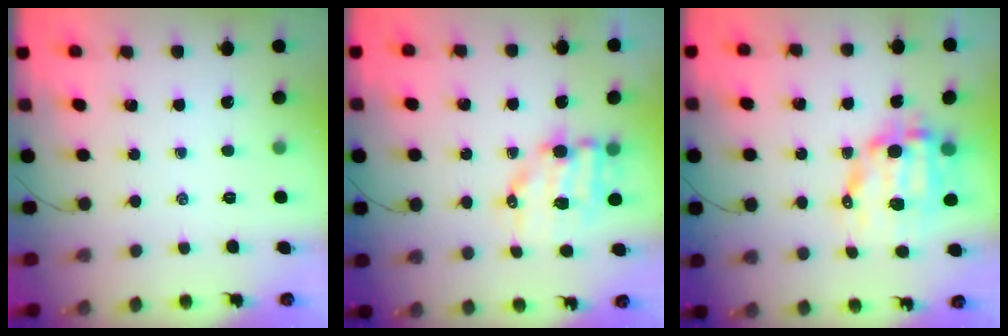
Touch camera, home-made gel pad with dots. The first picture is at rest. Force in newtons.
{"total": 9.7, "press": 9.6, "slide": 1.5}
{"total": 11.8, "press": 11.5, "slide": 2.6}